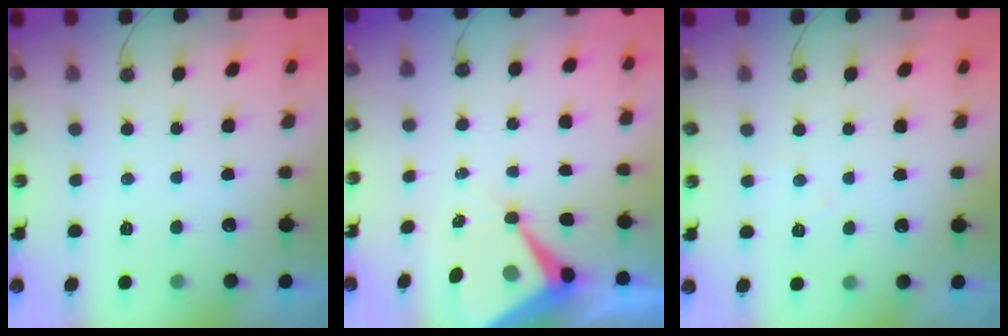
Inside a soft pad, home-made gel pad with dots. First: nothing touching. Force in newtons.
{"total": 9.5, "press": 9.5, "slide": 1.0}
{"total": 4.6, "press": 4.5, "slide": 0.8}